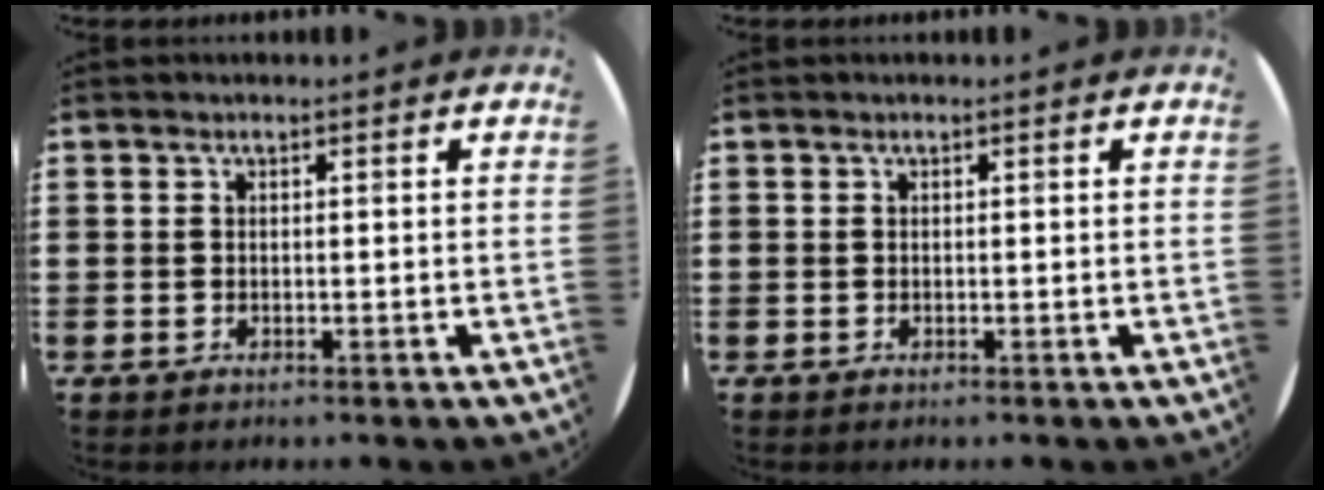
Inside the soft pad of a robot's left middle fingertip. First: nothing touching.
{"total": 0.0}